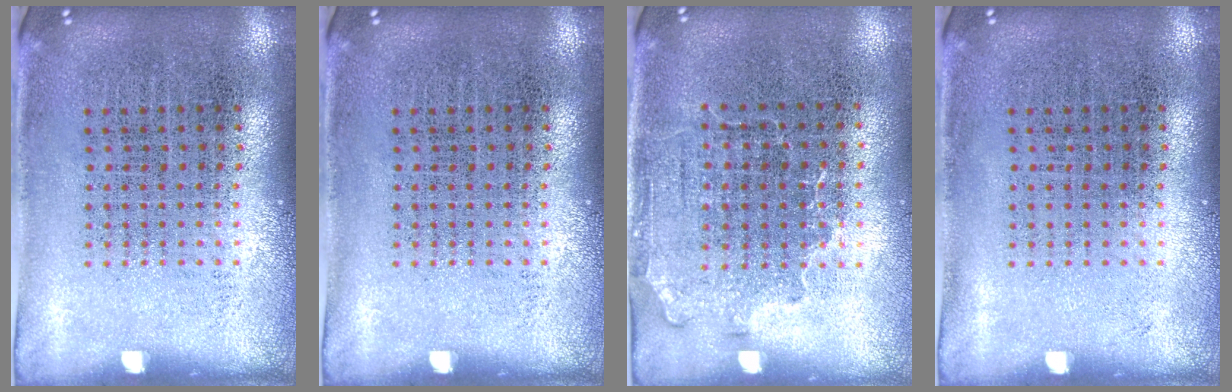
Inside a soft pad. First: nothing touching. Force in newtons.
{"total": 0.0}
{"total": 1.4, "press": 1.1, "slide": 0.8}
{"total": 0.0}